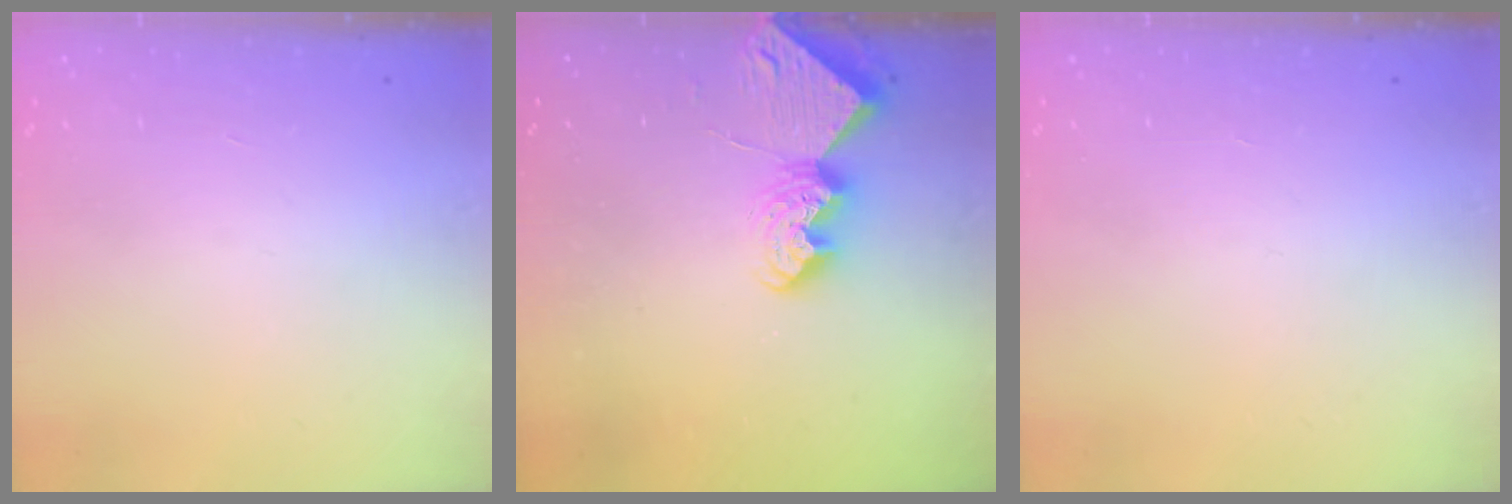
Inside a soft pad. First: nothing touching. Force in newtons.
{"total": 8.8, "press": 8.7, "slide": 0.8}
{"total": 0.0}